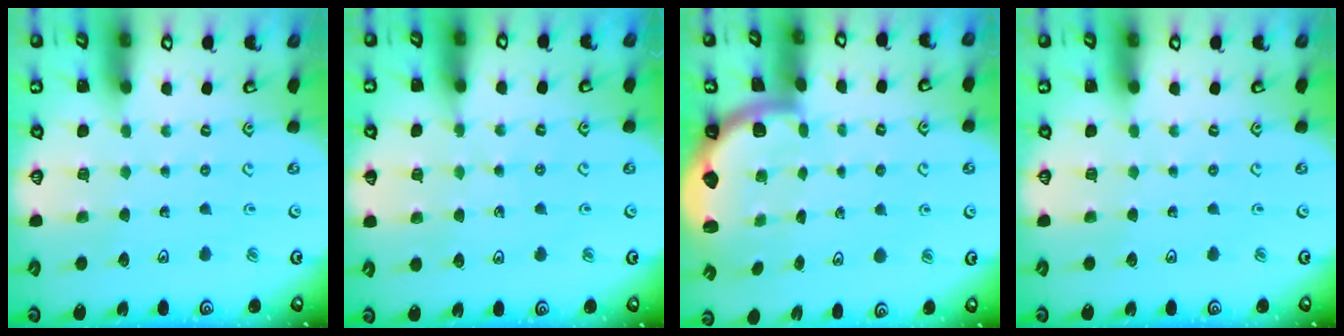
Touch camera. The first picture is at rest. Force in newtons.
{"total": 4.4, "press": 4.3, "slide": 0.8}
{"total": 1.9, "press": 1.8, "slide": 0.5}
{"total": 0.0}